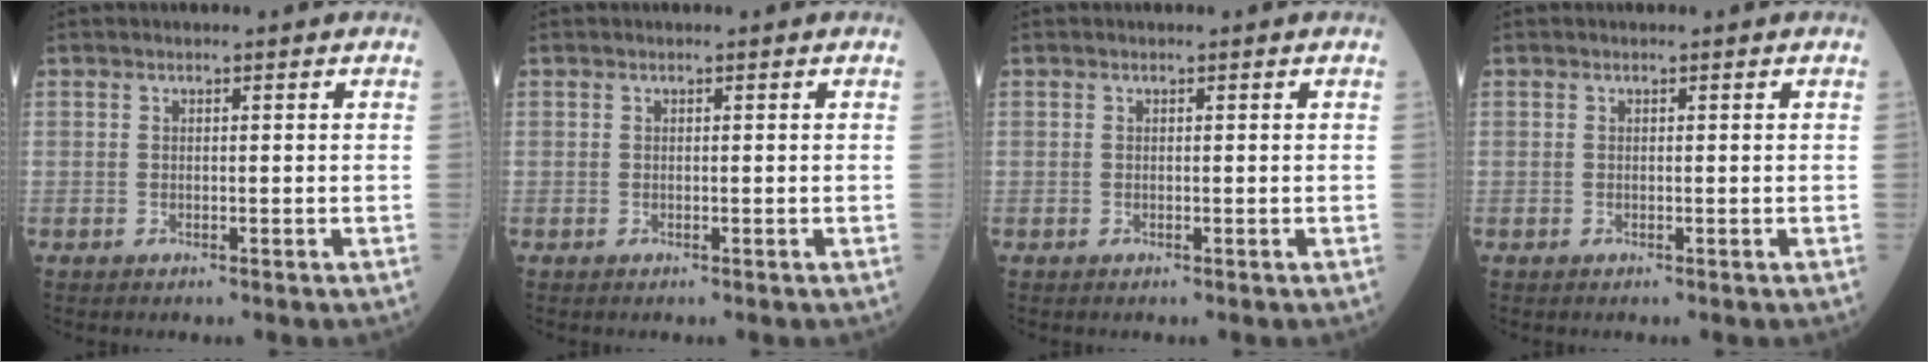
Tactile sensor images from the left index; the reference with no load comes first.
{"total": 0.0}
{"total": 0.0}
{"total": 0.0}